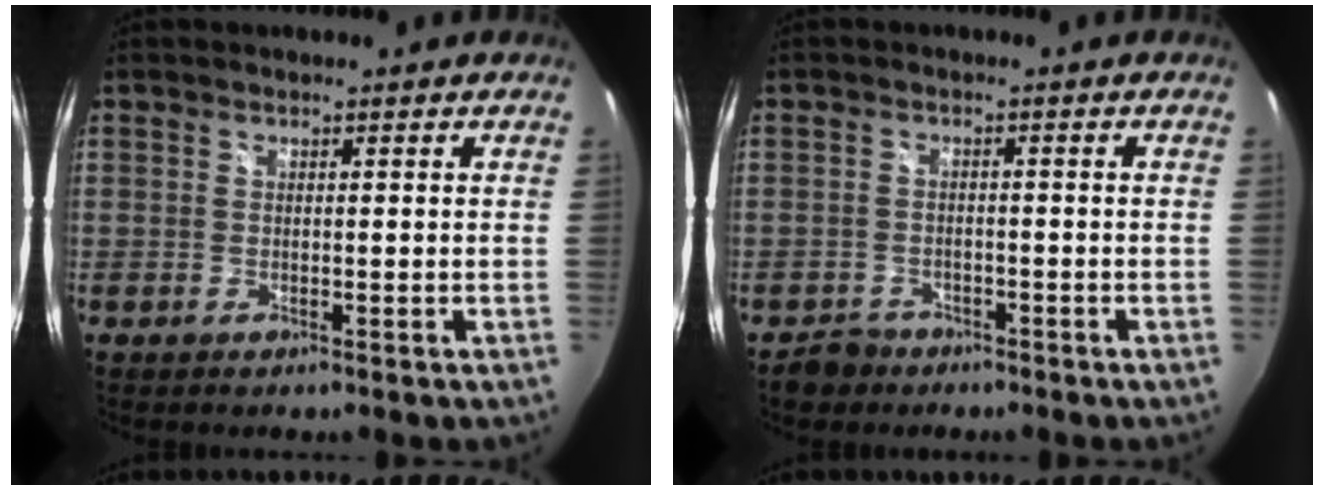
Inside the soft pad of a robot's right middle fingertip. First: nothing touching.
{"total": 3.7, "force": [-2.8, 2.4, 0.3], "torque": [-0.020, 0.008, -0.045]}